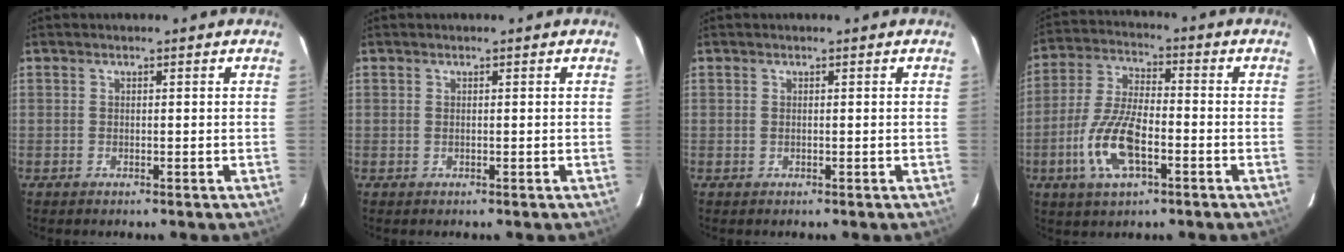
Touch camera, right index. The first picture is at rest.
{"total": 0.0}
{"total": 0.0}
{"total": 12.2, "force": [-4.6, 4.7, 10.2], "torque": [-0.221, -0.003, -0.088]}